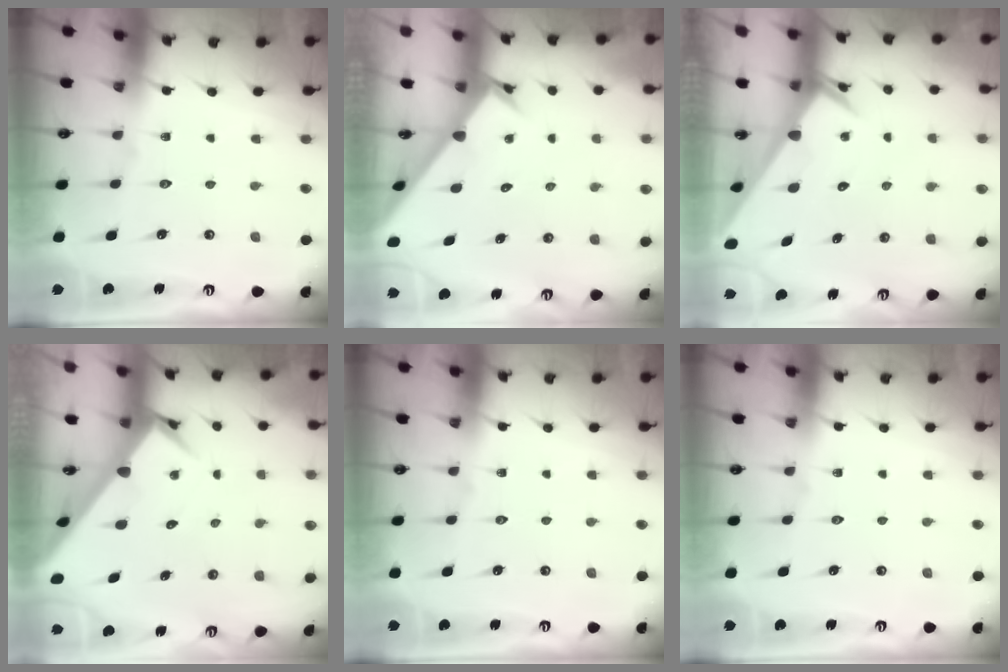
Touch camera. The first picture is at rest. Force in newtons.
{"total": 2.4, "press": 2.4, "slide": 0.1}
{"total": 2.7, "press": 2.7, "slide": 0.1}
{"total": 3.6, "press": 3.6, "slide": 0.4}
{"total": 0.0}
{"total": 0.0}